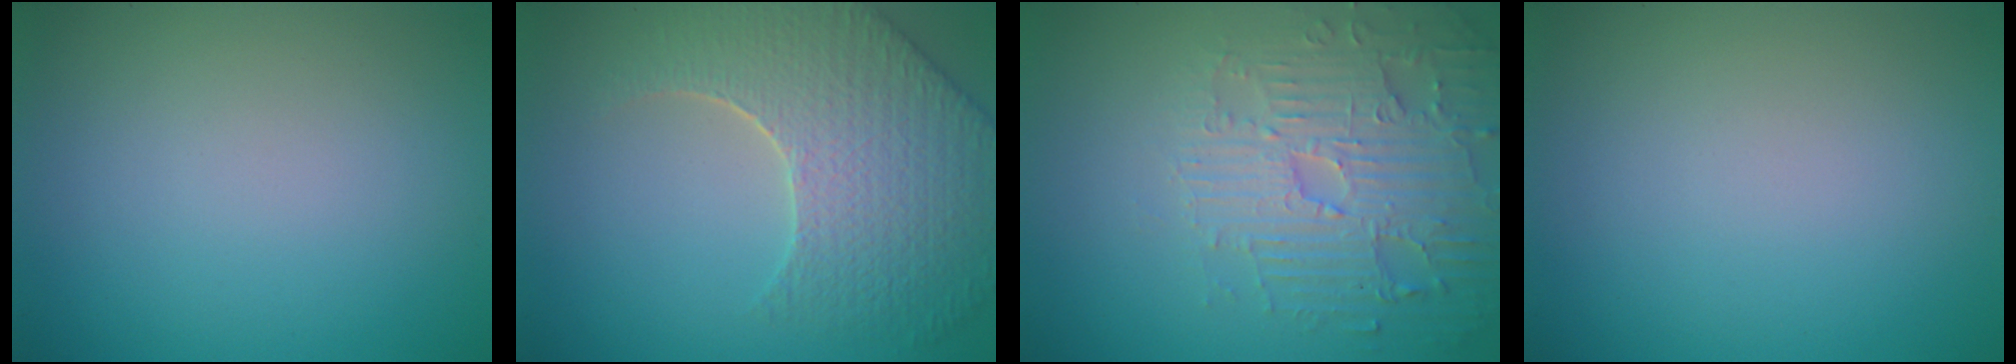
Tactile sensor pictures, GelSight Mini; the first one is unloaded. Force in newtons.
{"total": 7.4, "press": 5.7, "slide": 4.8}
{"total": 4.6, "press": 4.4, "slide": 1.2}
{"total": 0.0}